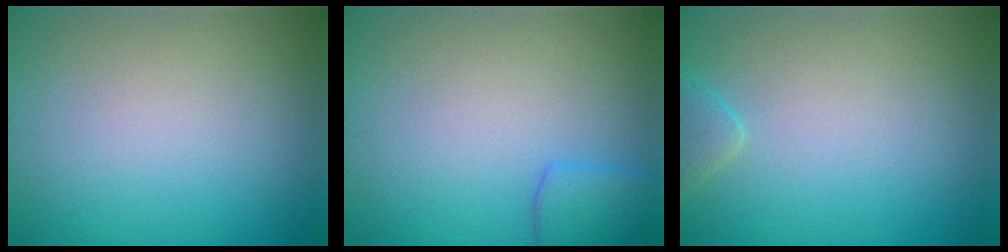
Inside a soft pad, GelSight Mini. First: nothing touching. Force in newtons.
{"total": 2.6, "press": 2.6, "slide": 0.1}
{"total": 1.5, "press": 1.5, "slide": 0.1}